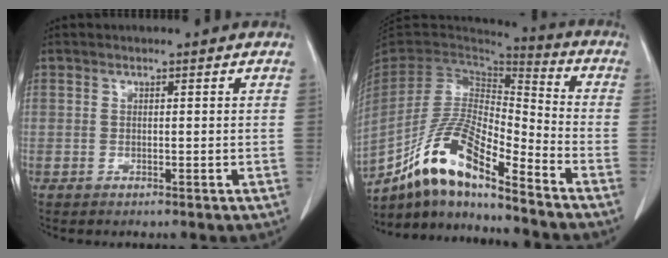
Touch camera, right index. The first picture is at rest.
{"total": 15.5, "force": [-11.3, 2.3, 10.4], "torque": [-0.199, 0.003, -0.209]}